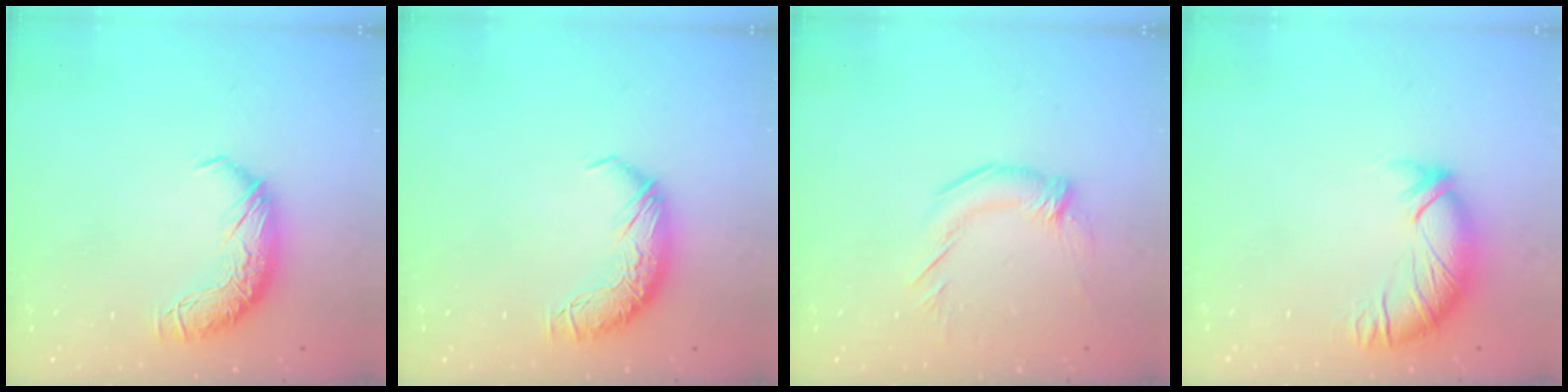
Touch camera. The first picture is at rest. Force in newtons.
{"total": 0.0}
{"total": 1.4, "press": 0.2, "slide": 1.4}
{"total": 2.3, "press": 1.8, "slide": 1.4}